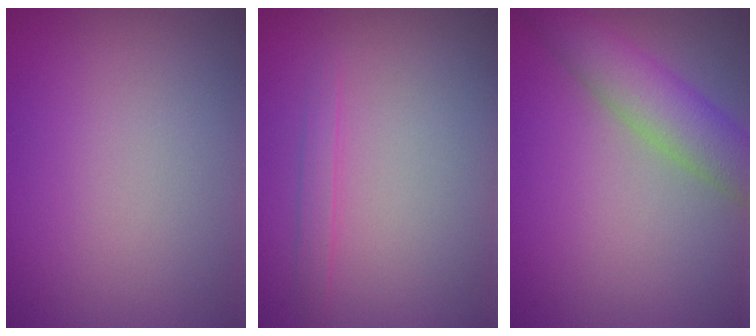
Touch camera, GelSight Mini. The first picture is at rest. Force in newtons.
{"total": 1.1, "press": 1.1, "slide": 0.0}
{"total": 4.9, "press": 4.9, "slide": 0.2}